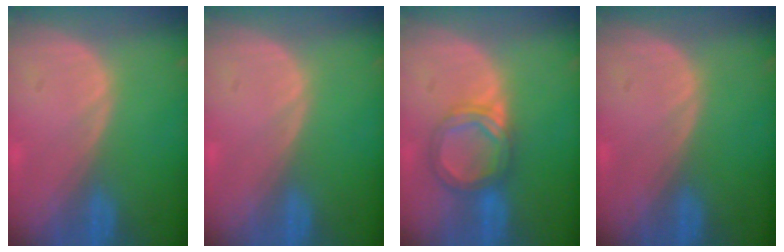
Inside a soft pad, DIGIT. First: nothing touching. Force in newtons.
{"total": 0.0}
{"total": 5.3, "press": 5.3, "slide": 0.2}
{"total": 0.0}